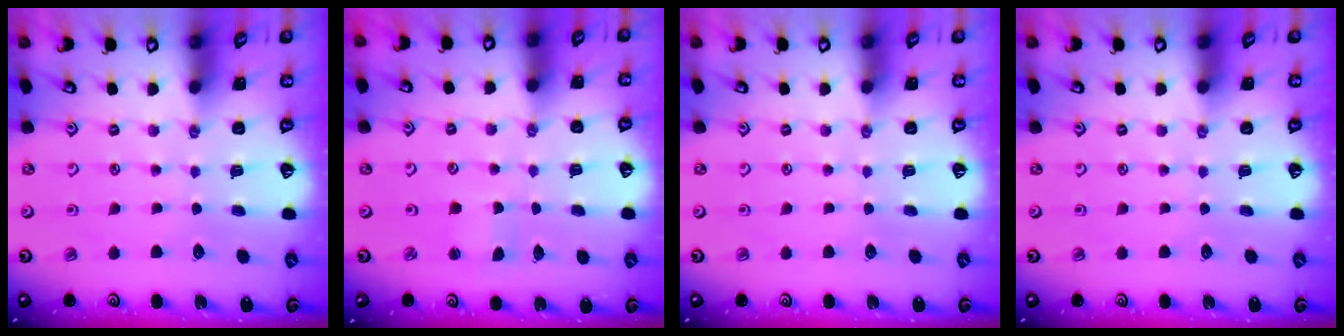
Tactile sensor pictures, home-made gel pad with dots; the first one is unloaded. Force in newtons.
{"total": 1.4, "press": 1.4, "slide": 0.1}
{"total": 0.0}
{"total": 0.0}